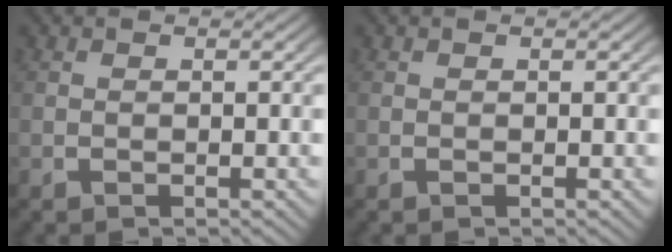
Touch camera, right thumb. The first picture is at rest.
{"total": 0.0}